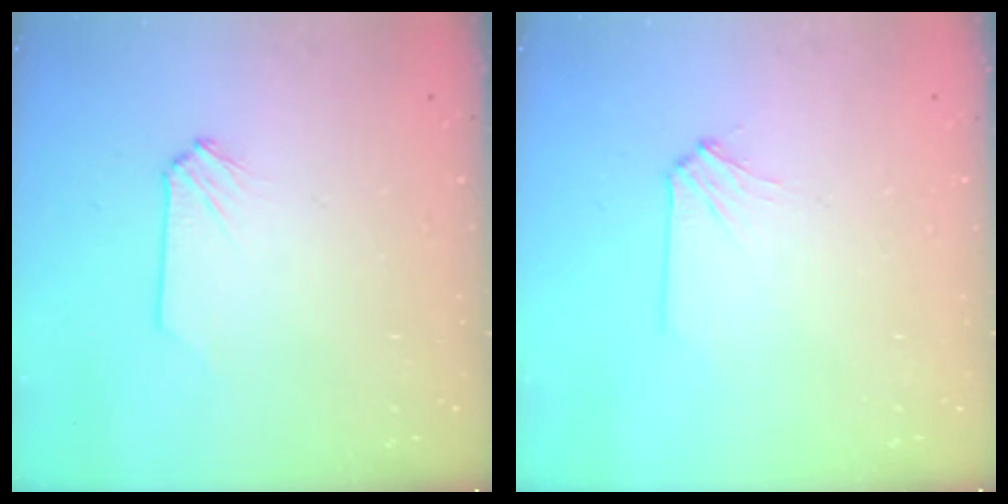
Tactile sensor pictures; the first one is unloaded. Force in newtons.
{"total": 1.7, "press": 1.6, "slide": 0.3}